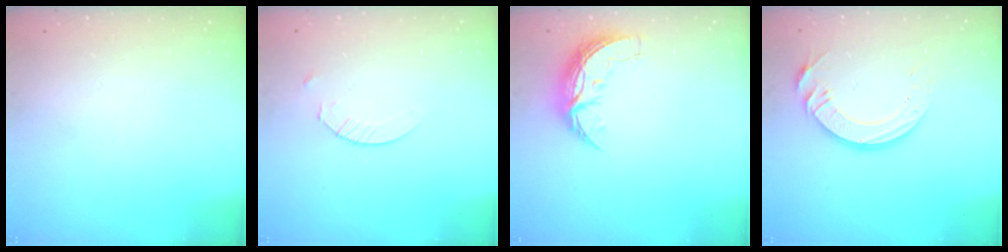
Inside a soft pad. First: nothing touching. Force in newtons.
{"total": 2.4, "press": 2.4, "slide": 0.3}
{"total": 7.5, "press": 7.5, "slide": 0.5}
{"total": 12.8, "press": 12.7, "slide": 1.2}